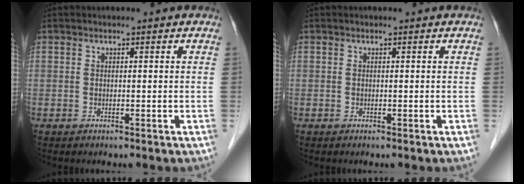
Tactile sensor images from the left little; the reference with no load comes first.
{"total": 0.0}